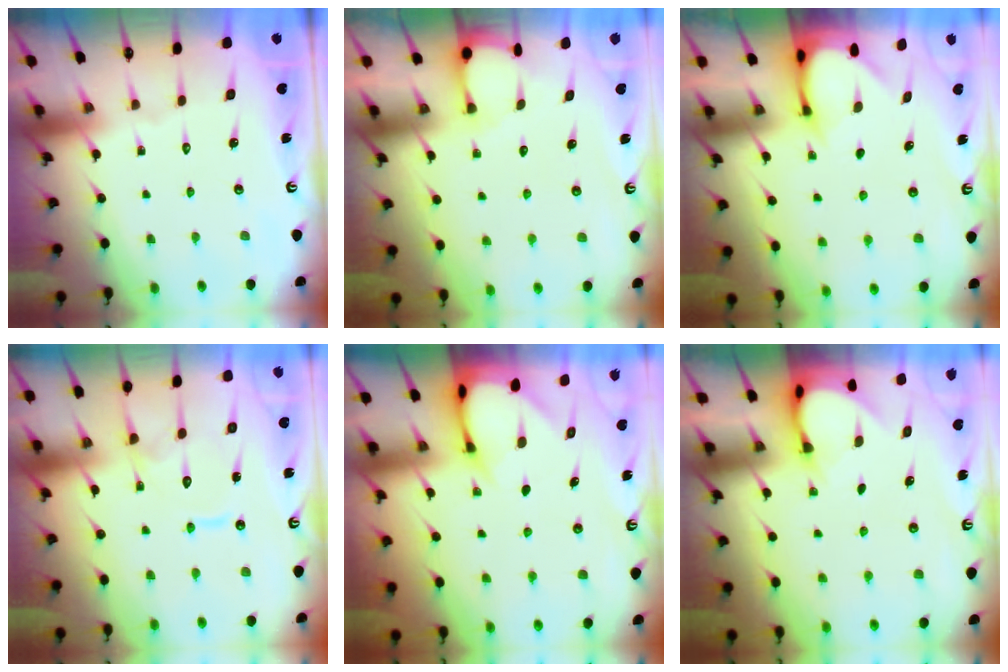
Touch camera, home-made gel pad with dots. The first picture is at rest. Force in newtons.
{"total": 2.0, "press": 2.0, "slide": 0.3}
{"total": 3.7, "press": 3.7, "slide": 0.3}
{"total": 11.7, "press": 11.7, "slide": 1.0}
{"total": 3.9, "press": 3.9, "slide": 0.6}
{"total": 4.0, "press": 3.9, "slide": 0.3}